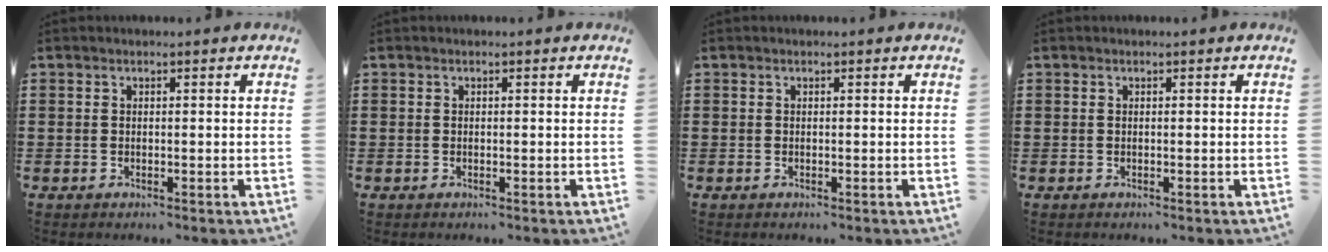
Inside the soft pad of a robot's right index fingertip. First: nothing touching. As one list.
[{"total": 0.0}, {"total": 0.0}, {"total": 0.0}]